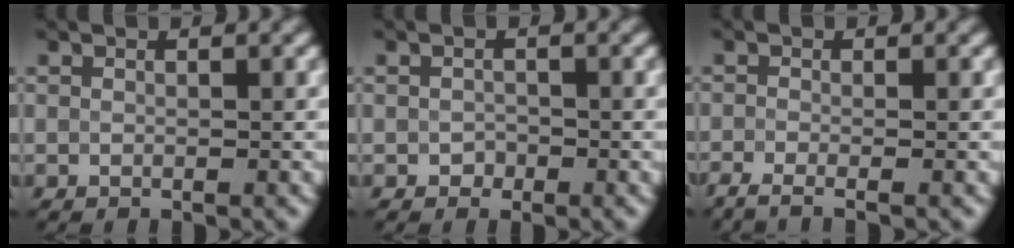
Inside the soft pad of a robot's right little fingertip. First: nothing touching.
{"total": 0.9, "force": [-0.3, 0.8, 0.3], "torque": [-0.002, -0.005, -0.008]}
{"total": 2.3, "force": [-1.5, 0.5, 1.7], "torque": [-0.025, -0.012, -0.037]}